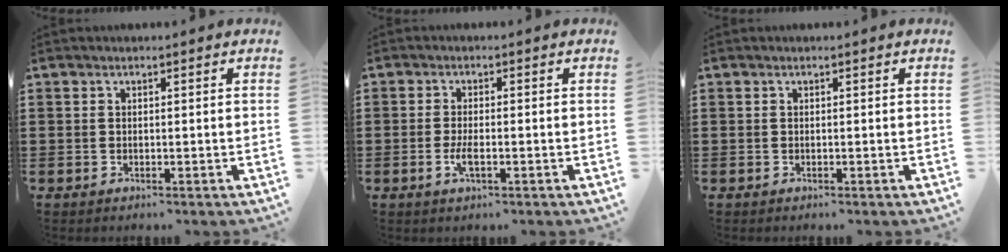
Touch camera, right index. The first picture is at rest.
{"total": 2.6, "force": [-0.9, 0.7, 2.4], "torque": [-0.056, -0.006, -0.020]}
{"total": 0.0}